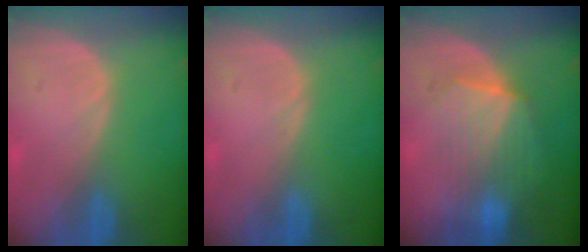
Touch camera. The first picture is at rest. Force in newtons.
{"total": 0.0}
{"total": 7.0, "press": 6.9, "slide": 1.2}